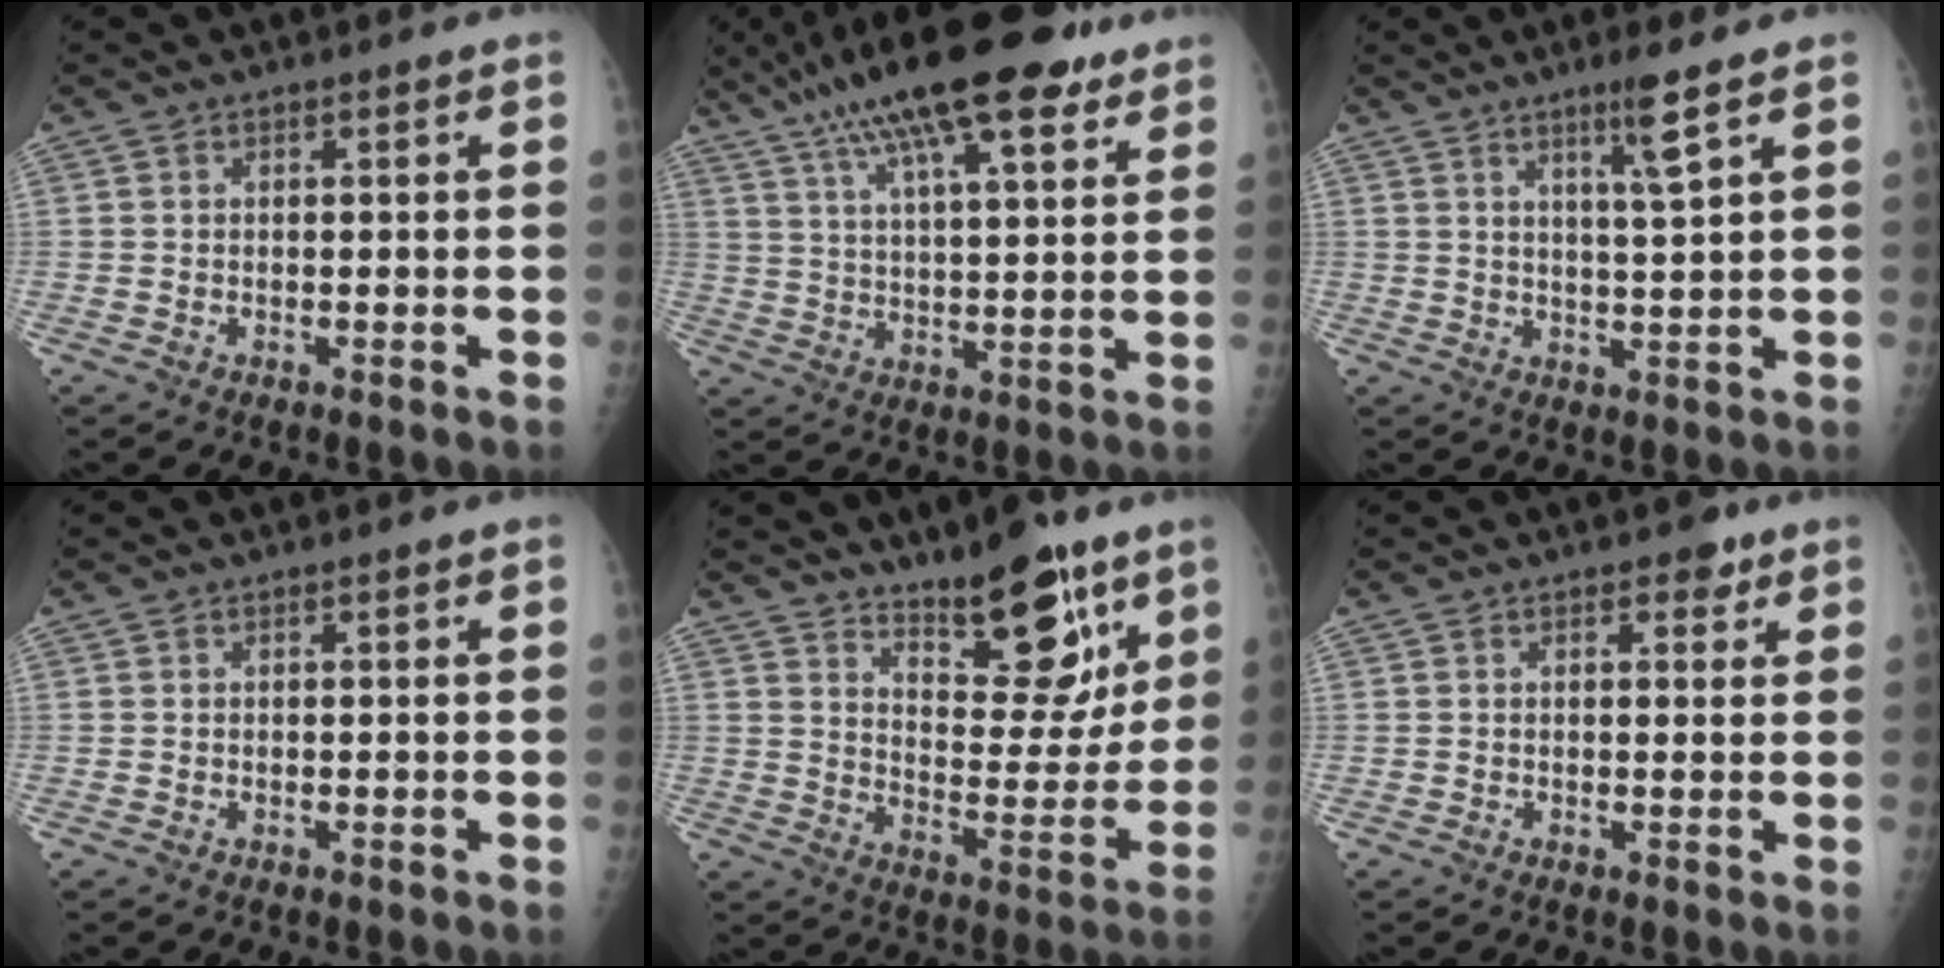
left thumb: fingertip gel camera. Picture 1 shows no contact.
{"total": 20.4, "force": [12.7, 5.7, 14.9], "torque": [-0.244, -0.009, 0.206]}
{"total": 5.7, "force": [3.4, -0.6, 4.5], "torque": [-0.081, -0.028, 0.062]}
{"total": 0.0}
{"total": 16.3, "force": [10.9, 6.2, 10.3], "torque": [-0.095, -0.080, 0.175]}
{"total": 2.8, "force": [1.6, 1.5, 1.8], "torque": [-0.010, -0.004, 0.019]}